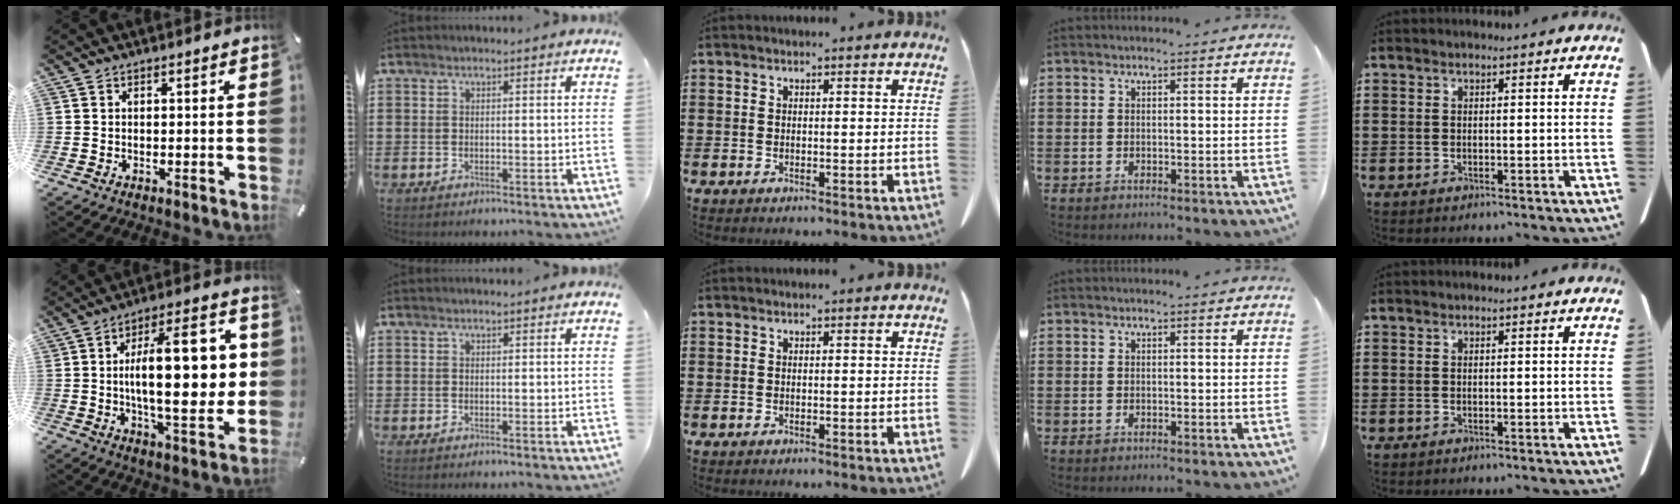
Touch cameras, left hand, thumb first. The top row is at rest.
{"thumb": {"total": 23.1, "force": [2.0, 9.4, 21.0], "torque": [-0.313, -0.001, 0.027]}}